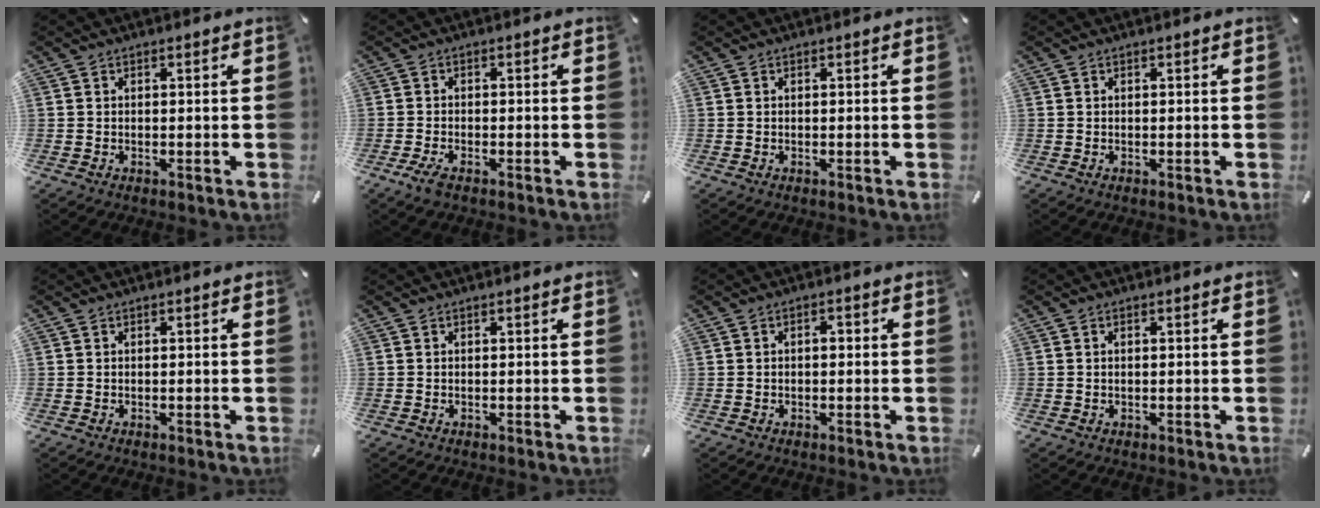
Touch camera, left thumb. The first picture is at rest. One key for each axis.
{"total": 2.8, "fx": -1.7, "fy": 0.9, "fz": 2.0, "tx": -0.044, "ty": 0.002, "tz": -0.035}
{"total": 0.0}
{"total": 0.0}
{"total": 0.0}
{"total": 0.0}
{"total": 1.6, "fx": -0.1, "fy": 1.0, "fz": 1.2, "tx": -0.023, "ty": 0.005, "tz": -0.004}
{"total": 0.7, "fx": 0.2, "fy": 0.4, "fz": 0.6, "tx": -0.012, "ty": 0.002, "tz": 0.002}